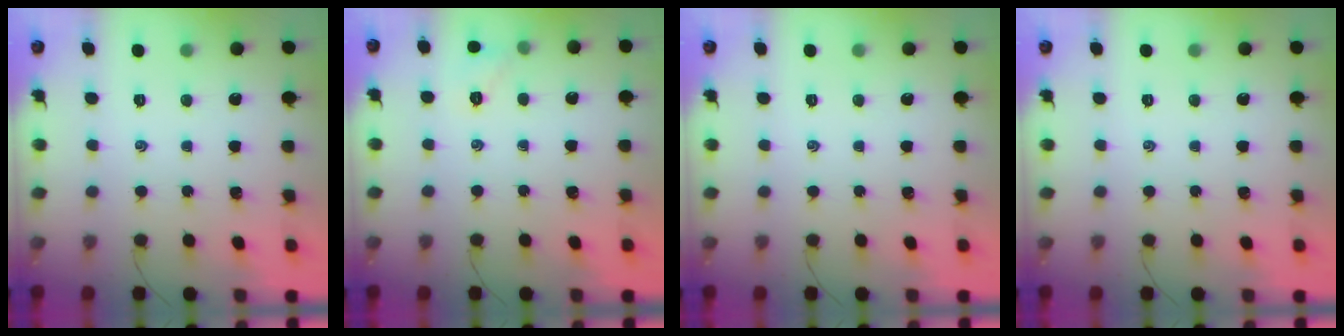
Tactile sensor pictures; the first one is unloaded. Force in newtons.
{"total": 5.0, "press": 4.8, "slide": 1.4}
{"total": 0.0}
{"total": 0.0}